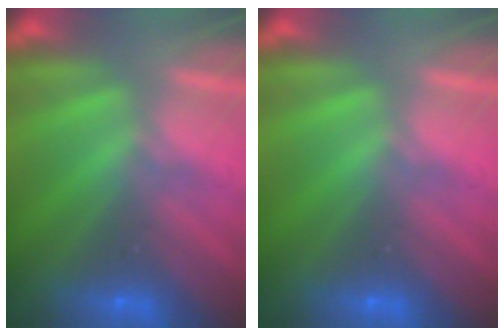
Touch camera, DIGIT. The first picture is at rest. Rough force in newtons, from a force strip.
{"total": 0.0}